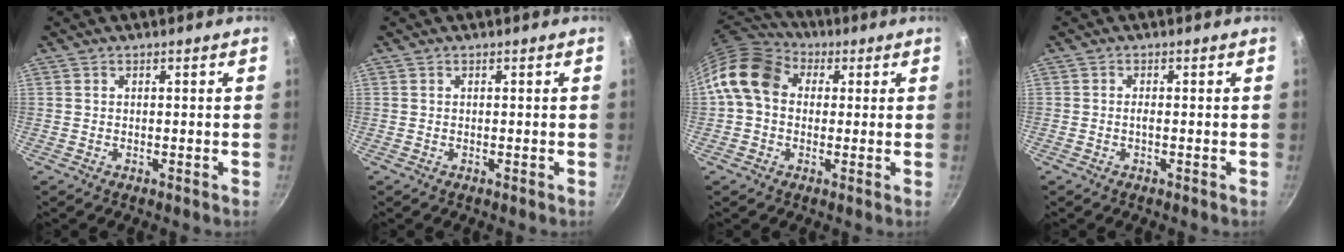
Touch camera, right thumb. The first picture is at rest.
{"total": 0.0}
{"total": 12.0, "force": [1.9, 9.4, 7.2], "torque": [-0.108, 0.023, 0.013]}
{"total": 0.7, "force": [-0.2, 0.2, 0.6], "torque": [-0.012, 0.002, -0.006]}